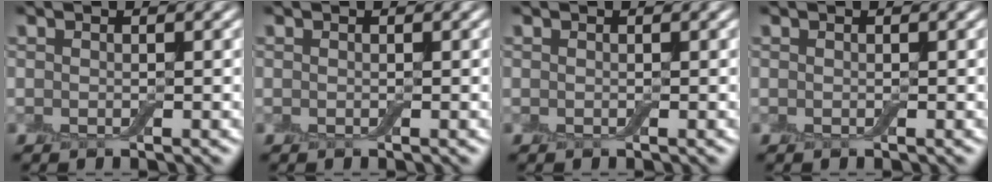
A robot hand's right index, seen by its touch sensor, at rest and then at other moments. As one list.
[{"total": 0.0}, {"total": 0.0}, {"total": 0.0}]